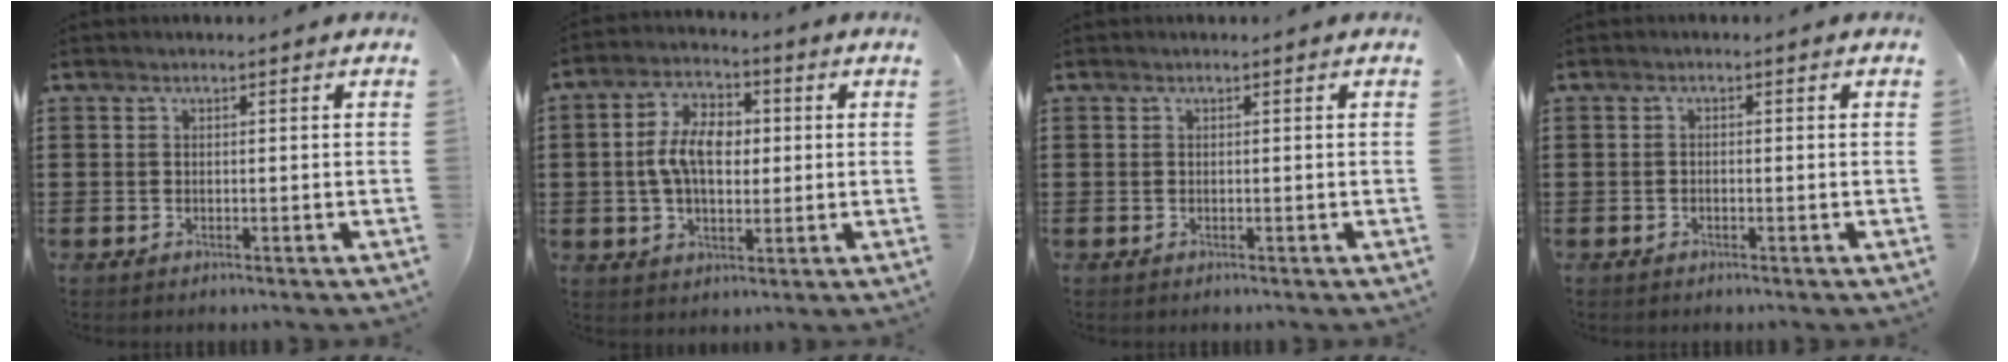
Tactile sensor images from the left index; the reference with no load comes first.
{"total": 8.0, "force": [0.6, 4.7, 6.4], "torque": [-0.142, 0.015, 0.005]}
{"total": 0.0}
{"total": 0.6, "force": [-0.6, 0.2, 0.2], "torque": [-0.007, -0.002, -0.011]}